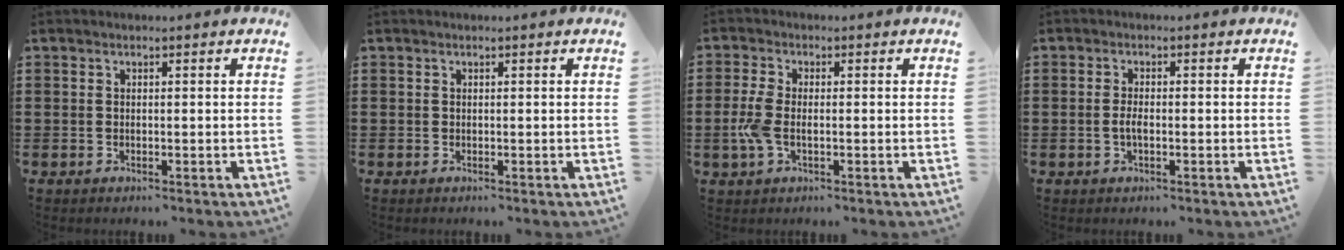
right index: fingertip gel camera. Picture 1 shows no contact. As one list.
[{"total": 0.0}, {"total": 4.1, "force": [-0.9, 1.8, 3.6], "torque": [-0.097, -0.011, -0.025]}, {"total": 2.0, "force": [-0.4, 0.5, 1.9], "torque": [-0.043, -0.003, -0.011]}]